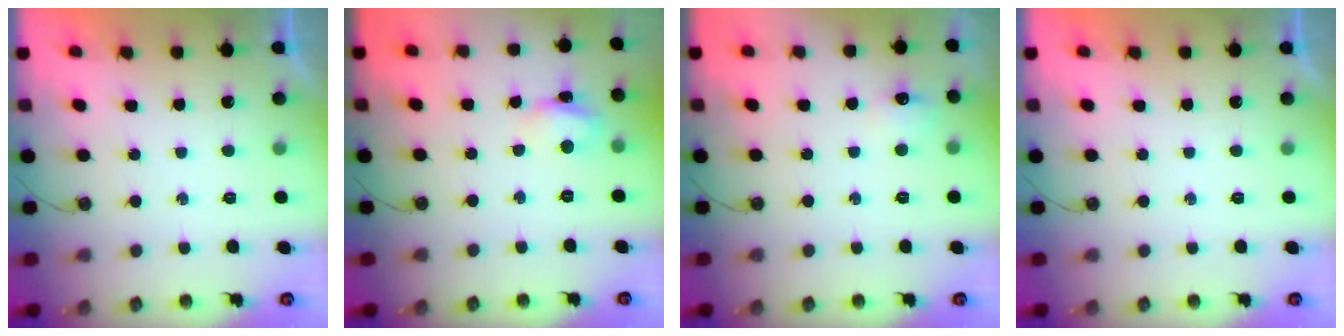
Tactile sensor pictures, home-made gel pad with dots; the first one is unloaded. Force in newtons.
{"total": 5.5, "press": 5.5, "slide": 0.5}
{"total": 7.1, "press": 7.0, "slide": 0.9}
{"total": 0.0}